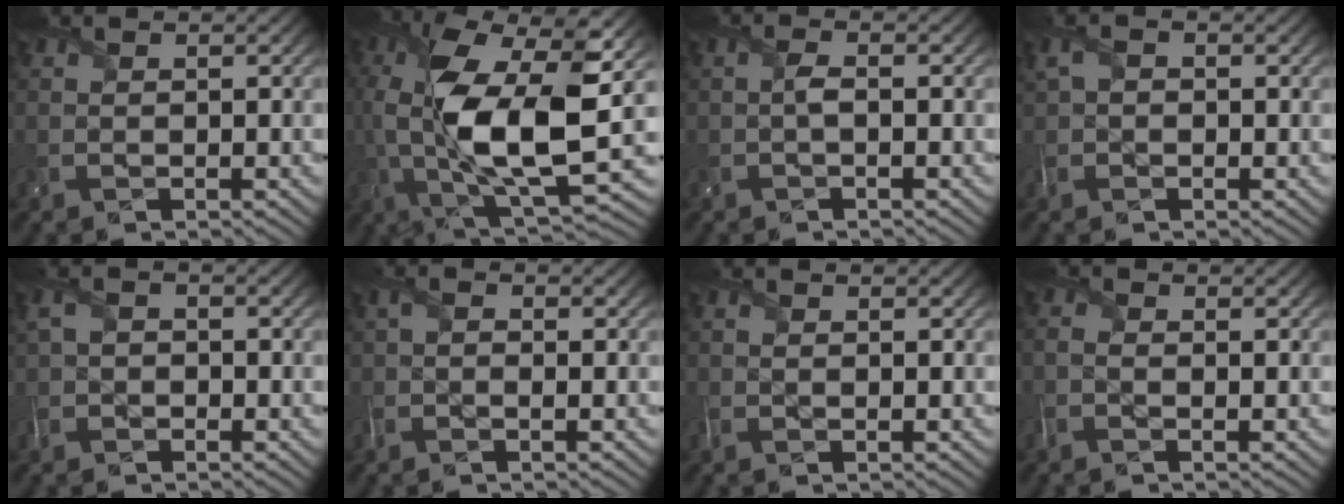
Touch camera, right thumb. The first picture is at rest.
{"total": 15.9, "force": [0.3, 6.7, 14.4], "torque": [-0.304, -0.005, 0.007]}
{"total": 1.3, "force": [-0.3, 0.3, 1.2], "torque": [-0.025, 0.004, -0.008]}
{"total": 2.7, "force": [0.5, 1.8, 1.9], "torque": [-0.048, 0.004, 0.005]}
{"total": 2.7, "force": [0.0, 2.0, 1.8], "torque": [-0.051, 0.001, -0.006]}
{"total": 1.8, "force": [0.0, 1.0, 1.5], "torque": [-0.036, 0.001, -0.005]}
{"total": 1.1, "force": [0.3, 0.6, 0.8], "torque": [-0.020, -0.002, 0.005]}
{"total": 1.5, "force": [-0.5, 0.8, 1.2], "torque": [-0.036, -0.001, -0.017]}